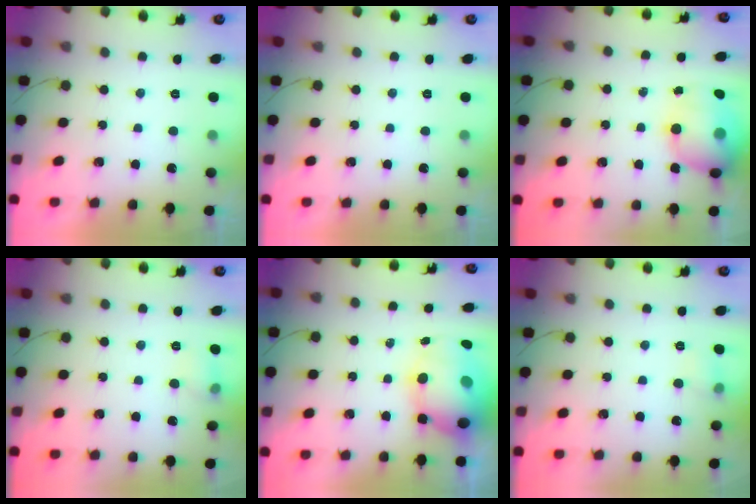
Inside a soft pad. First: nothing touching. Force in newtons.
{"total": 0.0}
{"total": 15.2, "press": 14.7, "slide": 3.8}
{"total": 5.9, "press": 5.7, "slide": 1.7}
{"total": 17.5, "press": 15.4, "slide": 8.3}
{"total": 5.5, "press": 5.3, "slide": 1.4}